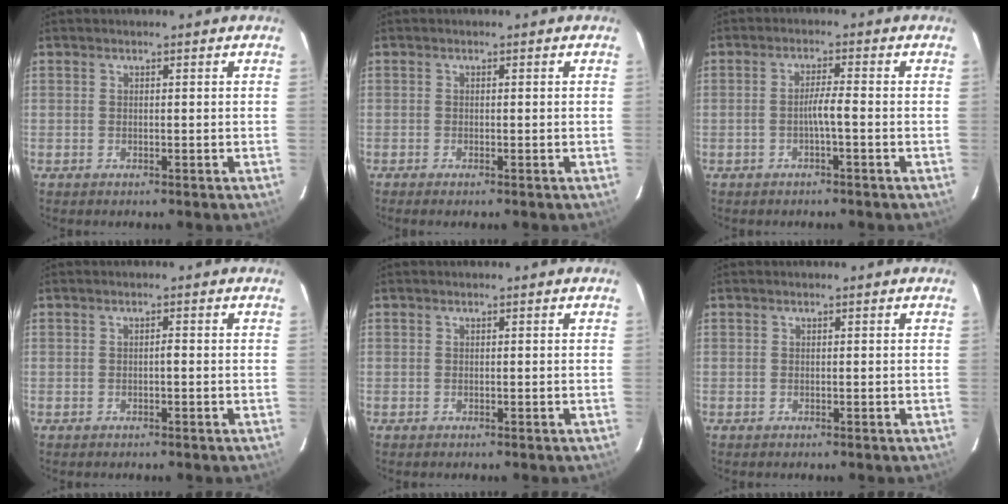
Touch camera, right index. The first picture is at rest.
{"total": 1.5, "force": [-1.1, 0.2, 1.1], "torque": [-0.018, -0.003, -0.014]}
{"total": 2.8, "force": [-0.9, -0.1, 2.7], "torque": [-0.044, 0.004, -0.018]}
{"total": 0.7, "force": [-0.2, 0.1, 0.7], "torque": [-0.011, 0.002, -0.005]}
{"total": 0.0}
{"total": 0.0}